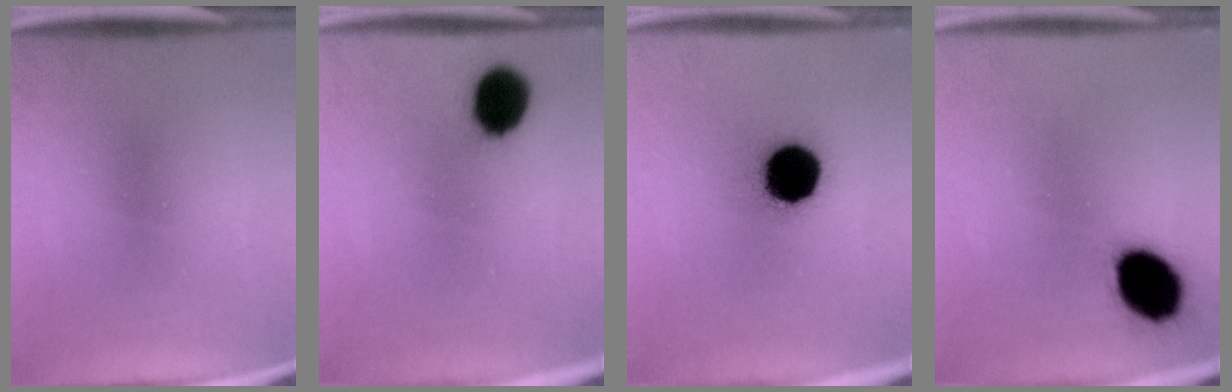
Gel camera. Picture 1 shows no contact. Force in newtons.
{"total": 8.7}
{"total": 15.4}
{"total": 13.9}